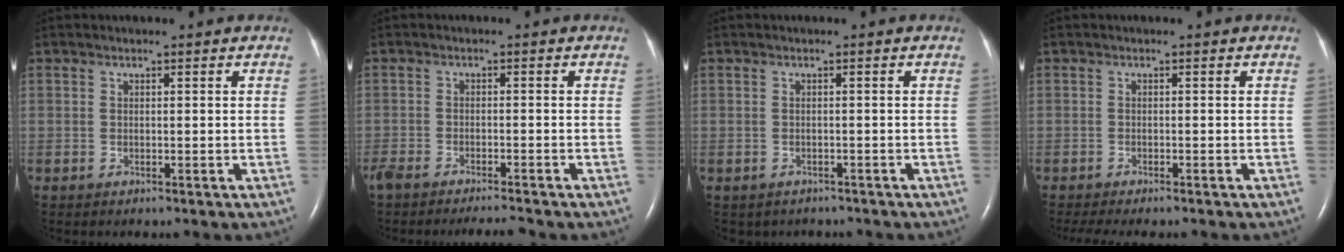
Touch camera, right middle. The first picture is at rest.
{"total": 6.2, "force": [-5.6, 0.7, 2.6], "torque": [-0.049, -0.011, -0.093]}
{"total": 3.3, "force": [-2.7, 1.7, 0.7], "torque": [-0.013, 0.004, -0.027]}
{"total": 5.5, "force": [-4.8, 0.6, 2.8], "torque": [-0.032, -0.008, -0.068]}